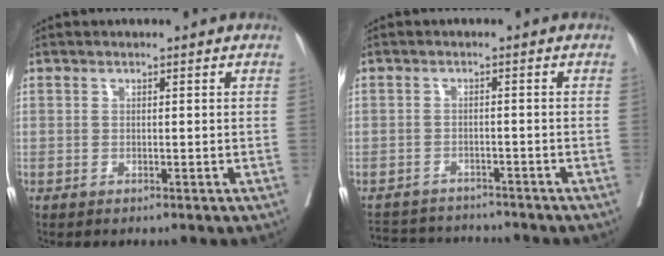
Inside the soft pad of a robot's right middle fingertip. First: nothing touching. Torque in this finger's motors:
{"motor_torque": [-0.13, -0.41, -0.37, -0.08]}